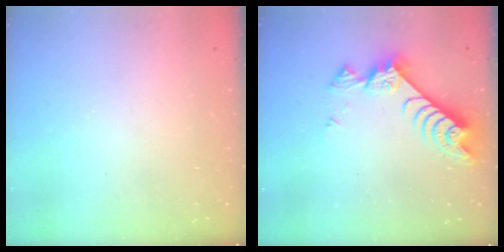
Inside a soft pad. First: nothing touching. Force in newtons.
{"total": 9.1, "press": 9.0, "slide": 1.3}